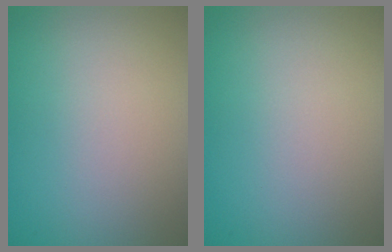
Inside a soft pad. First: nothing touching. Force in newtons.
{"total": 0.0}